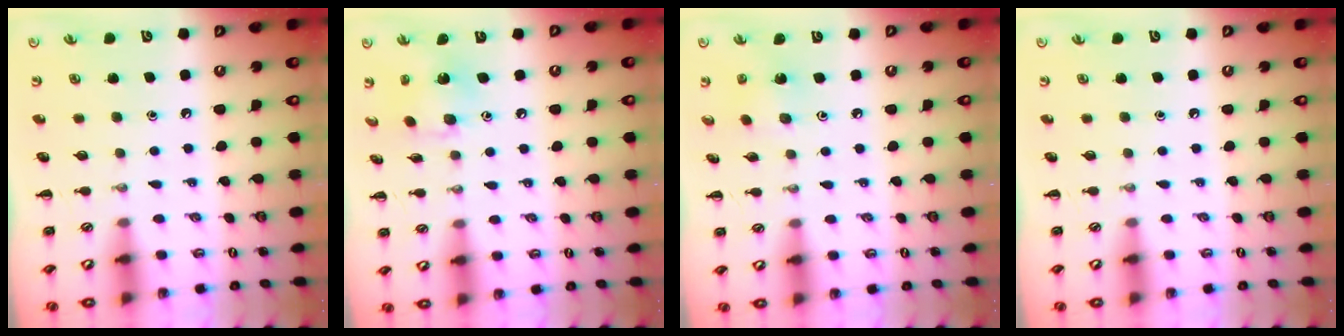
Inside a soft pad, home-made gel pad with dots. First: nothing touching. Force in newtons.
{"total": 5.3, "press": 5.2, "slide": 0.8}
{"total": 2.1, "press": 1.9, "slide": 0.9}
{"total": 0.0}